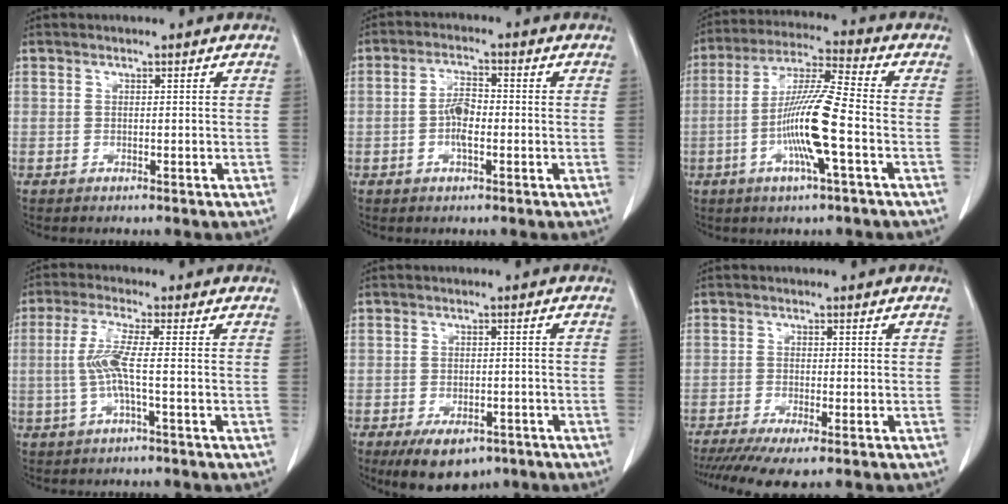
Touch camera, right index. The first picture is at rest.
{"total": 4.2, "force": [-0.8, 1.5, 3.9], "torque": [-0.075, 0.008, -0.015]}
{"total": 11.9, "force": [-3.0, 0.0, 11.5], "torque": [-0.220, -0.001, -0.062]}
{"total": 5.4, "force": [-0.3, 0.1, 5.4], "torque": [-0.118, 0.008, -0.008]}
{"total": 7.8, "force": [-5.3, 4.0, 4.1], "torque": [-0.060, -0.001, -0.075]}
{"total": 7.2, "force": [-5.4, 0.7, 4.7], "torque": [-0.072, -0.017, -0.088]}